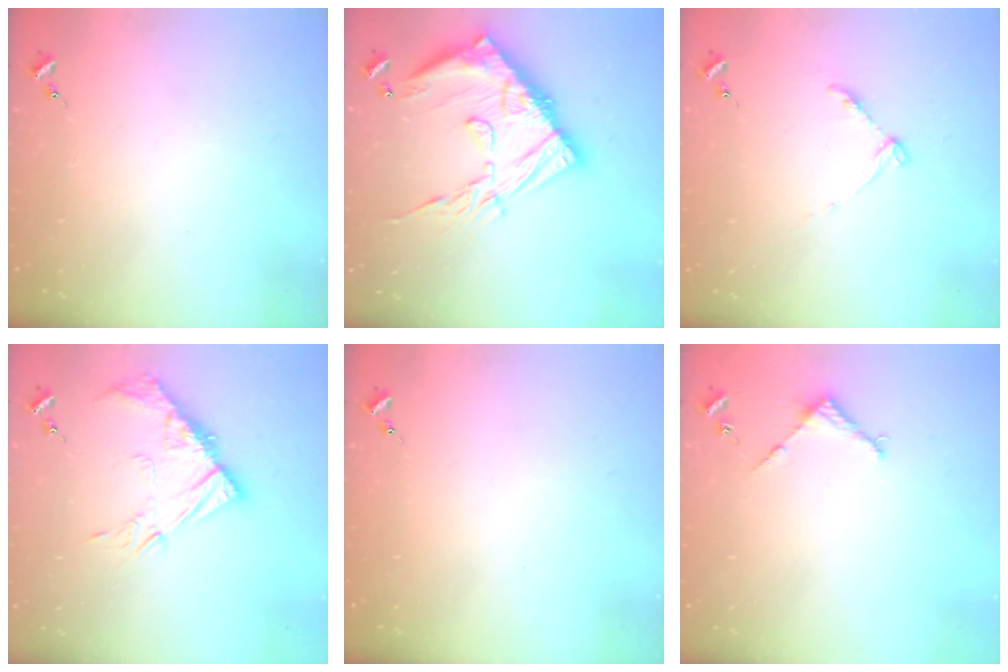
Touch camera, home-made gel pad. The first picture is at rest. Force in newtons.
{"total": 22.5, "press": 22.4, "slide": 2.1}
{"total": 5.6, "press": 5.5, "slide": 0.7}
{"total": 12.2, "press": 12.1, "slide": 0.9}
{"total": 0.0}
{"total": 2.9, "press": 2.8, "slide": 0.2}